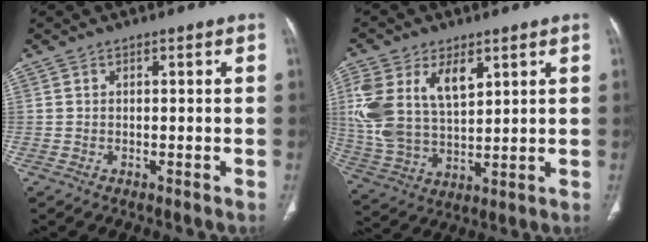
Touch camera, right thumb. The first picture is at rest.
{"total": 15.8, "force": [5.9, 9.0, 11.5], "torque": [-0.232, -0.012, 0.128]}